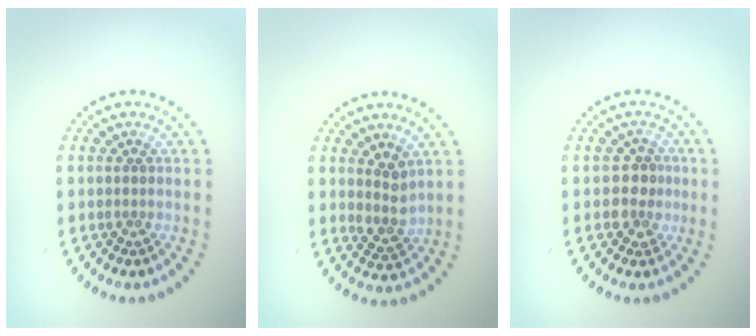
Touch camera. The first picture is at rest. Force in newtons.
{"total": 2.4, "press": 1.8, "slide": 1.5}
{"total": 2.1, "press": 2.0, "slide": 0.8}